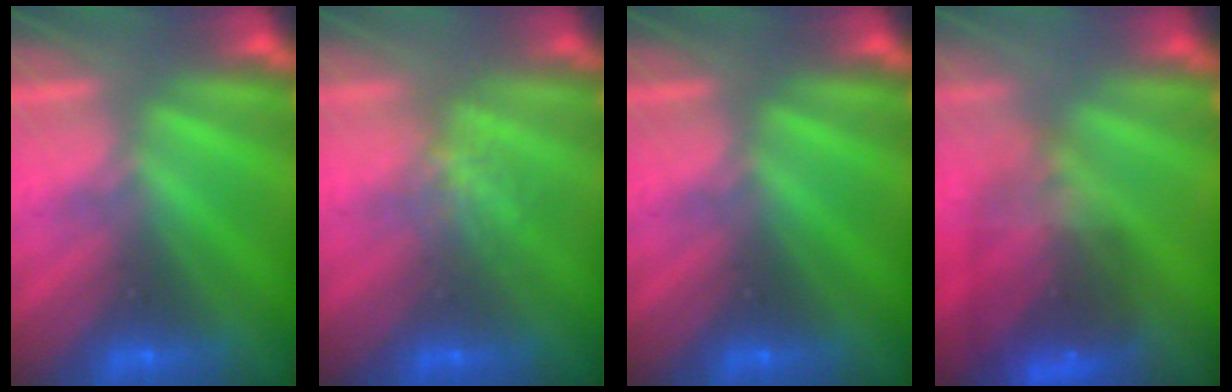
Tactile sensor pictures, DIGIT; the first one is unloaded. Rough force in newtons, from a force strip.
{"total": 1.2}
{"total": 0.0}
{"total": 7.8}